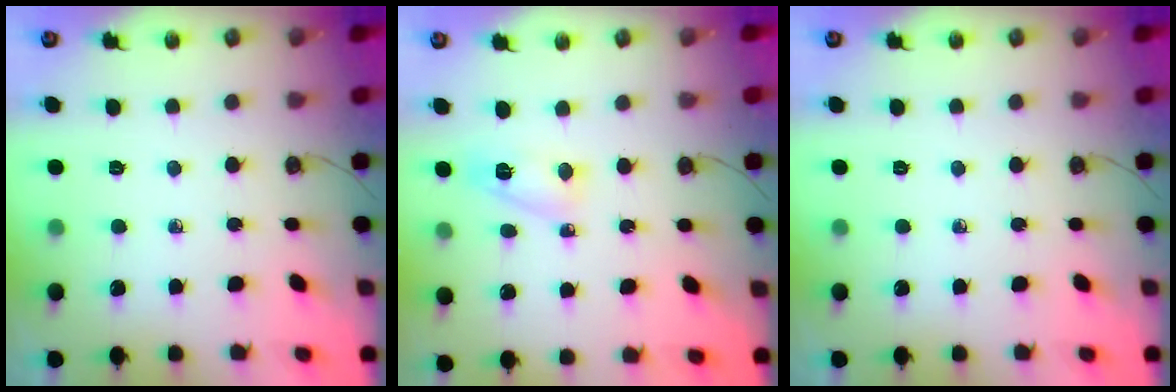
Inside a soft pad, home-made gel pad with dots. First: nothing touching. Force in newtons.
{"total": 5.3, "press": 5.3, "slide": 0.4}
{"total": 0.0}